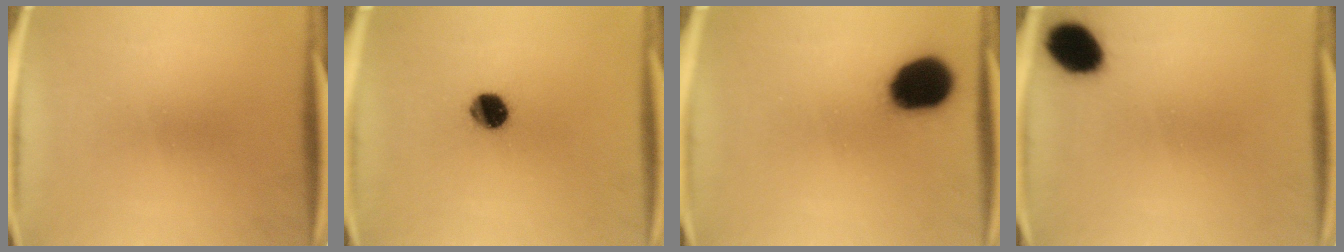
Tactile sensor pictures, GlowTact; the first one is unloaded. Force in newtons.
{"total": 7.6}
{"total": 13.8}
{"total": 8.9}